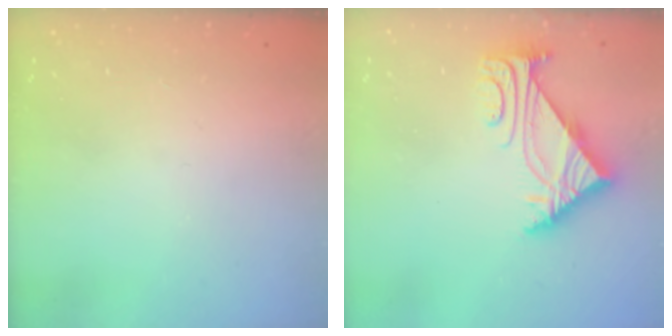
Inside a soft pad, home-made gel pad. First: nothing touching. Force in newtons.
{"total": 5.8, "press": 5.7, "slide": 0.9}